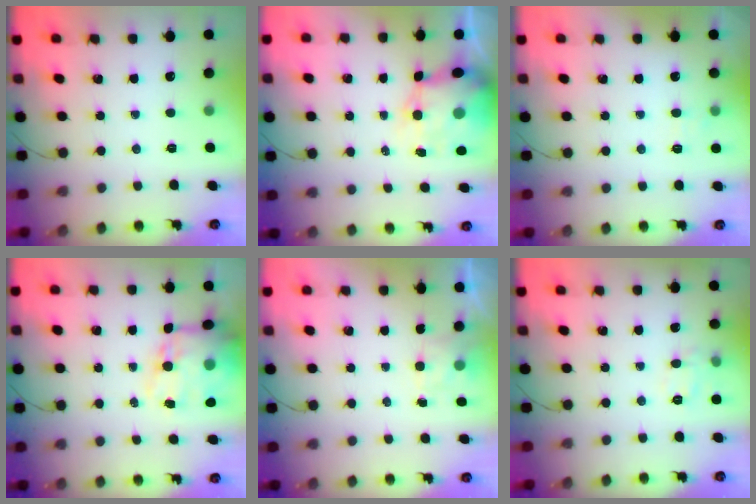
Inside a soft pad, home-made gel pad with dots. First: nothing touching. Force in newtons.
{"total": 6.9, "press": 6.5, "slide": 2.4}
{"total": 6.3, "press": 6.2, "slide": 1.1}
{"total": 15.9, "press": 15.5, "slide": 3.5}
{"total": 1.4, "press": 0.7, "slide": 1.2}
{"total": 7.7, "press": 7.6, "slide": 1.1}